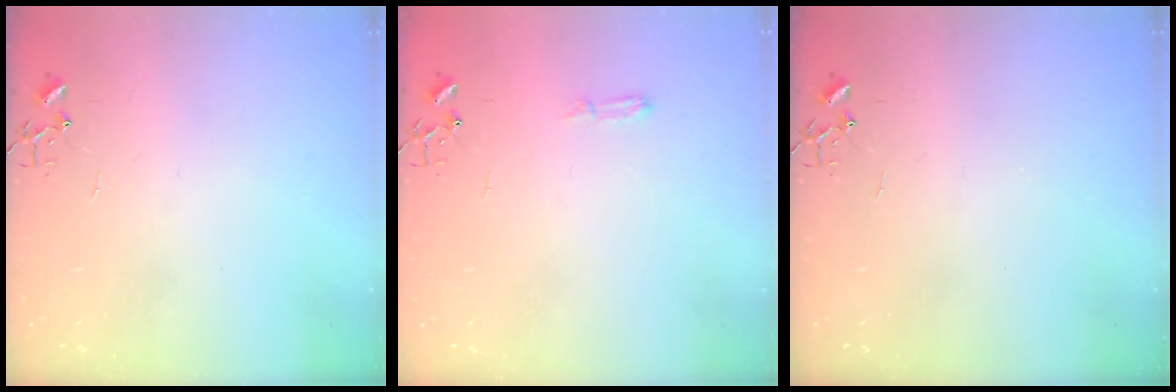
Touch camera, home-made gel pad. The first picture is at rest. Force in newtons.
{"total": 3.8, "press": 3.8, "slide": 0.5}
{"total": 0.0}